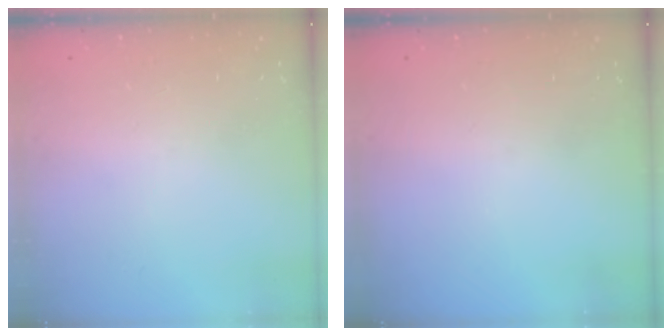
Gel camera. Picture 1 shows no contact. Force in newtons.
{"total": 0.0}